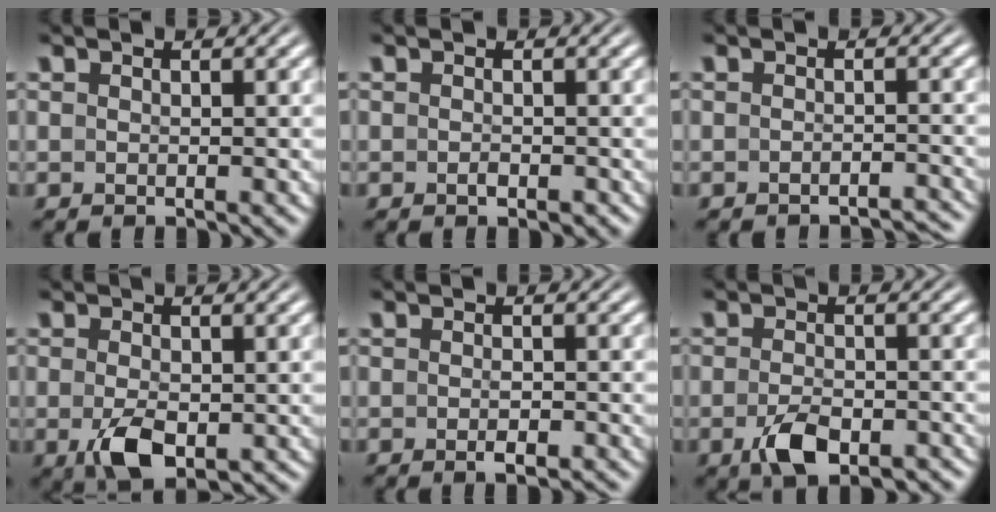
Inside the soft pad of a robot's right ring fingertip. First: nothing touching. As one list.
[{"total": 0.8, "force": [-0.6, 0.1, 0.4], "torque": [-0.004, -0.002, -0.007]}, {"total": 2.7, "force": [-2.7, 0.0, 0.4], "torque": [-0.008, -0.005, -0.039]}, {"total": 4.7, "force": [-2.0, 2.3, 3.5], "torque": [-0.071, -0.030, -0.016]}, {"total": 1.4, "force": [-1.0, 0.3, 1.0], "torque": [-0.013, 0.000, -0.015]}, {"total": 4.2, "force": [-2.8, 1.5, 2.7], "torque": [-0.044, -0.011, -0.040]}]